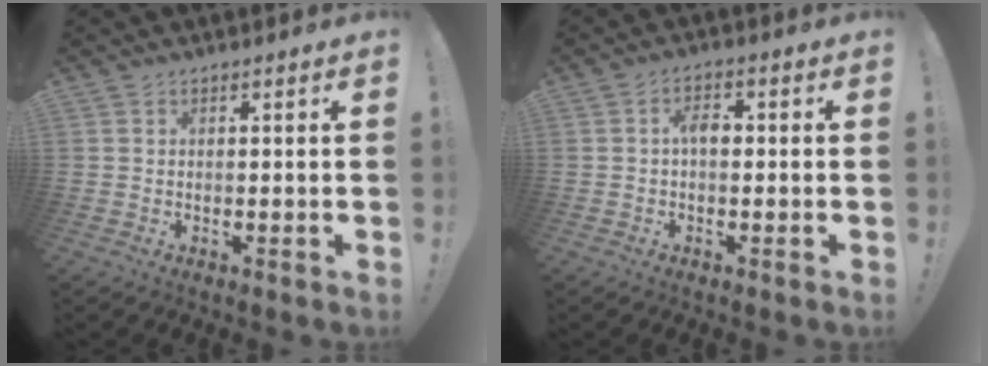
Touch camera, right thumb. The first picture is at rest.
{"total": 3.6, "force": [0.3, 2.1, 3.0], "torque": [-0.050, 0.008, 0.000]}